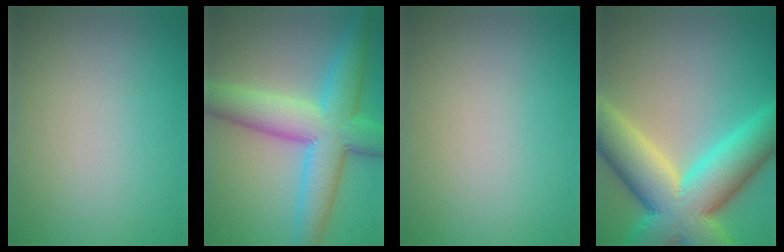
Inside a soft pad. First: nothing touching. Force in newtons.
{"total": 9.2, "press": 9.2, "slide": 0.2}
{"total": 0.0}
{"total": 13.6, "press": 13.5, "slide": 1.0}